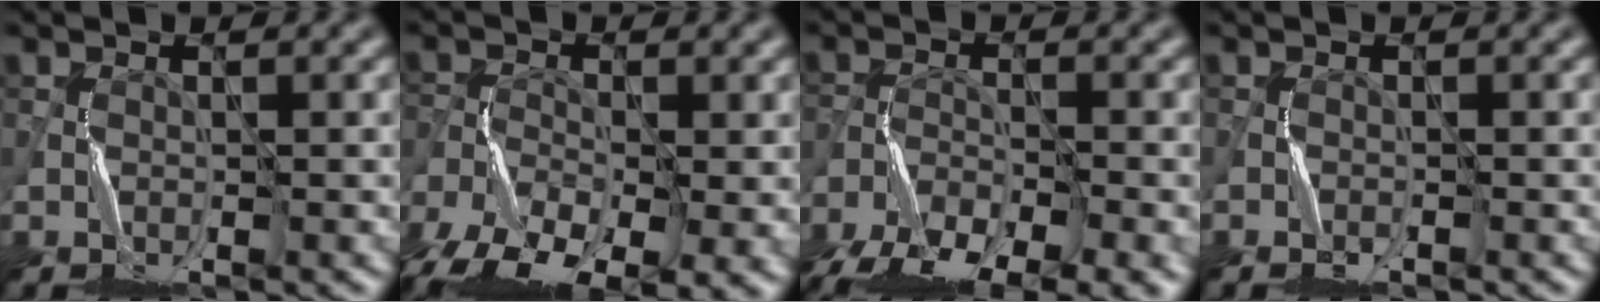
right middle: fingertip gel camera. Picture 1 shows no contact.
{"total": 9.8, "force": [-5.8, 4.5, 6.5], "torque": [-0.129, -0.027, -0.115]}
{"total": 10.9, "force": [-8.2, 3.9, 6.0], "torque": [-0.107, -0.031, -0.136]}
{"total": 0.6, "force": [-0.5, 0.2, 0.2], "torque": [-0.002, 0.002, -0.010]}